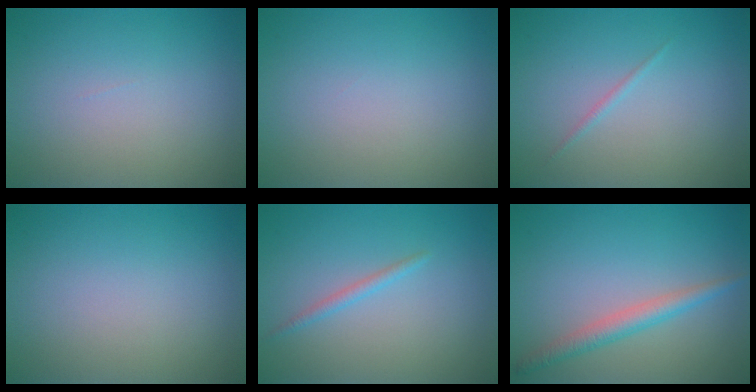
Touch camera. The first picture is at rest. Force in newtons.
{"total": 0.0}
{"total": 0.5, "press": 0.5, "slide": 0.0}
{"total": 0.0}
{"total": 1.0, "press": 1.0, "slide": 0.1}
{"total": 2.5, "press": 2.5, "slide": 0.1}